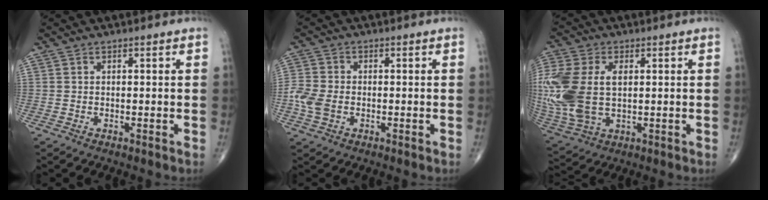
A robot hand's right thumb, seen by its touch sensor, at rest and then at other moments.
{"total": 5.8, "force": [-1.5, 4.2, 3.7], "torque": [-0.091, 0.005, -0.033]}
{"total": 19.3, "force": [1.2, 11.9, 15.2], "torque": [-0.388, -0.004, 0.033]}